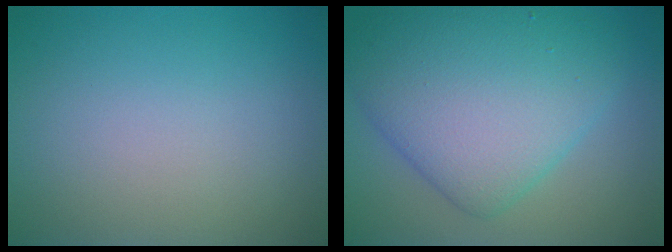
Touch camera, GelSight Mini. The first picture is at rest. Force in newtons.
{"total": 8.8, "press": 8.8, "slide": 0.3}